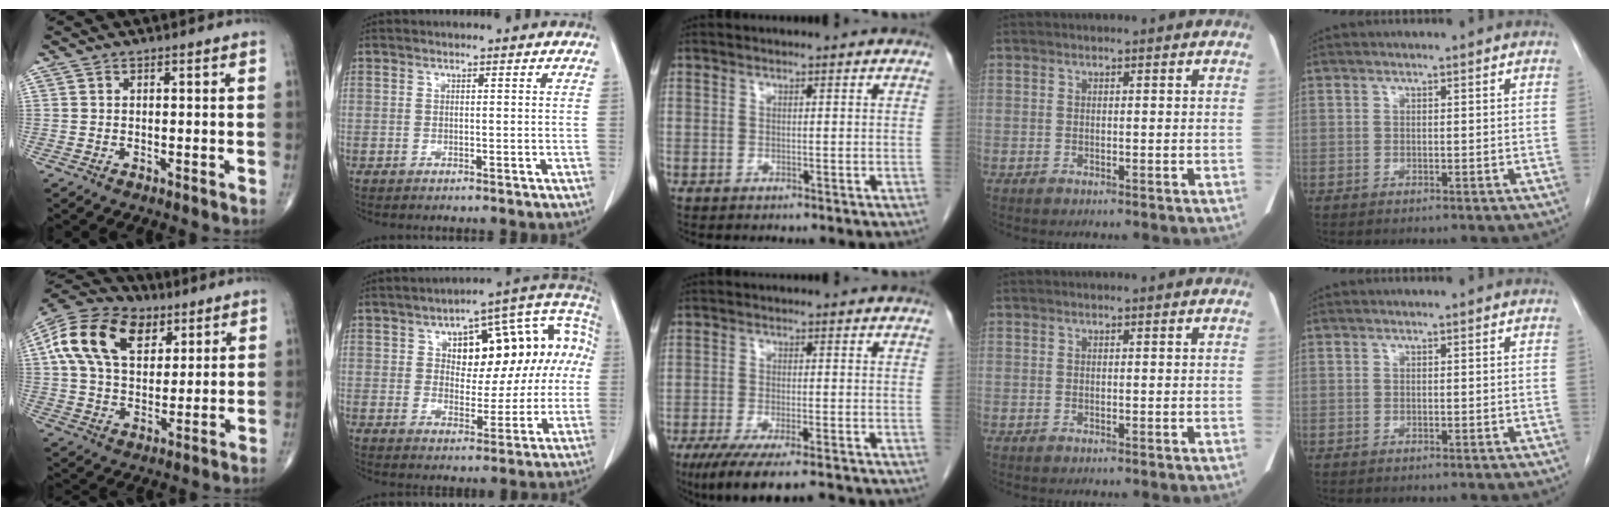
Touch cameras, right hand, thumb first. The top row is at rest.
{"thumb": {"total": 19.3, "force": [7.5, 12.4, 12.8], "torque": [-0.231, 0.003, 0.127]}, "index": {"total": 17.9, "force": [3.3, 9.2, 15.1], "torque": [-0.201, 0.054, 0.048]}, "middle": {"total": 10.7, "force": [-8.4, 1.6, 6.4], "torque": [-0.091, -0.020, -0.133]}}